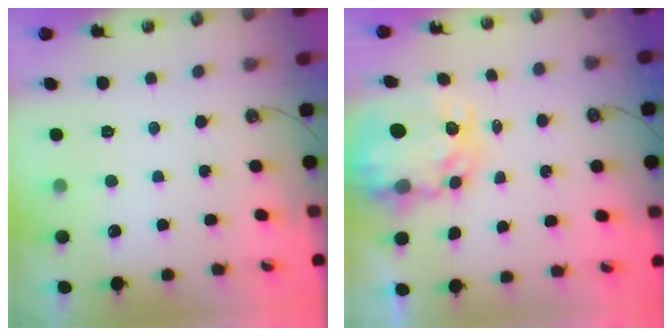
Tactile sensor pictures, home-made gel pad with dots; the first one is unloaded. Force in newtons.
{"total": 7.7, "press": 7.6, "slide": 0.7}